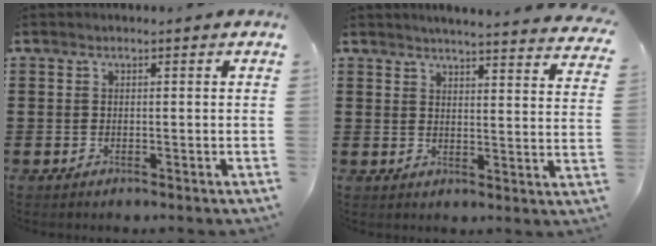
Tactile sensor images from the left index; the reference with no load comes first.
{"total": 3.8, "force": [3.7, -0.7, 0.6], "torque": [-0.029, -0.027, 0.062]}